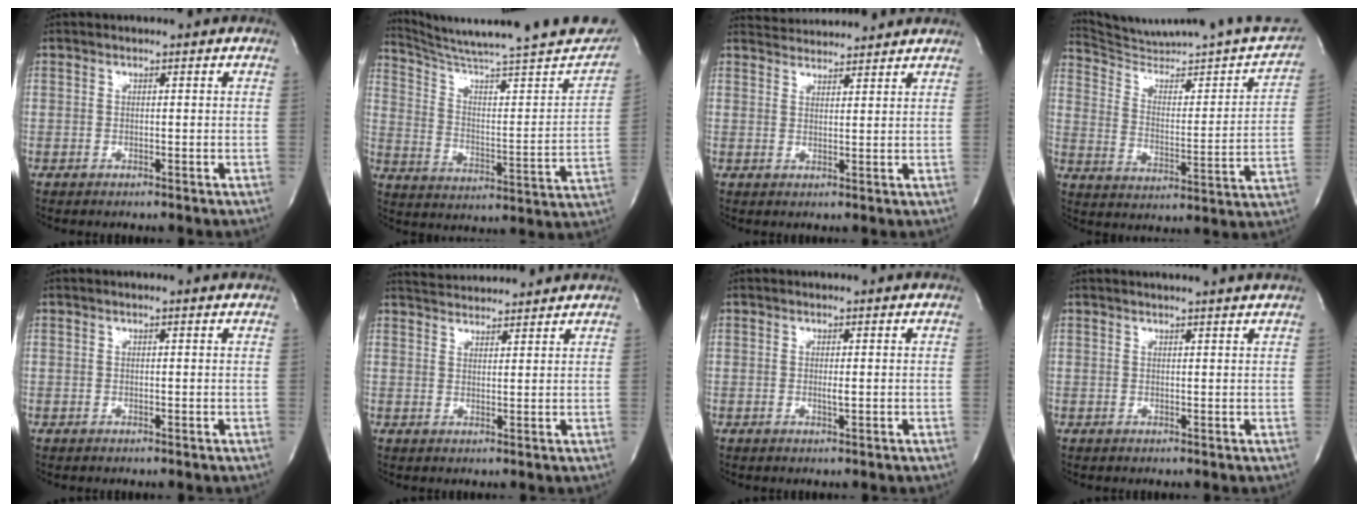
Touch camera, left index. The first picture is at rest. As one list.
[{"total": 28.1, "force": [24.9, 1.2, 13.0], "torque": [-0.194, -0.074, 0.334]}, {"total": 6.7, "force": [6.6, 0.4, 0.7], "torque": [-0.019, 0.028, 0.095]}, {"total": 23.5, "force": [22.1, 1.1, 7.9], "torque": [-0.110, -0.060, 0.306]}, {"total": 0.9, "force": [0.8, -0.1, 0.3], "torque": [-0.015, 0.006, 0.011]}, {"total": 8.4, "force": [8.2, 0.6, 1.8], "torque": [-0.038, 0.028, 0.121]}, {"total": 0.8, "force": [0.1, 0.0, 0.8], "torque": [-0.020, -0.003, 0.003]}, {"total": 5.1, "force": [4.7, -0.7, 1.7], "torque": [-0.021, 0.007, 0.046]}]